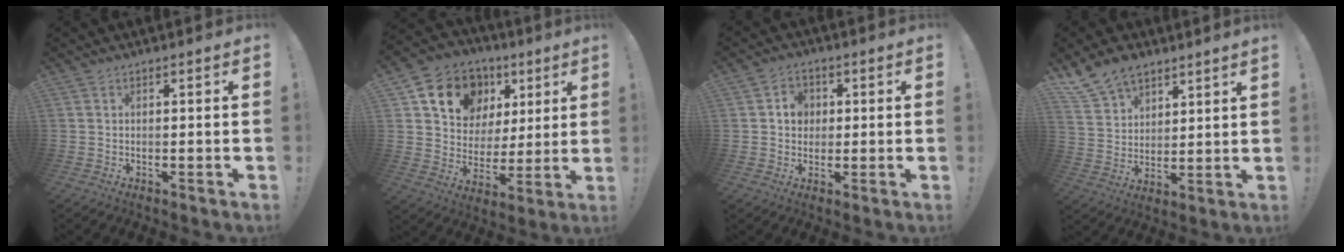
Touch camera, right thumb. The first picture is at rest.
{"total": 14.9, "force": [7.9, 11.3, 5.7], "torque": [-0.094, -0.041, 0.162]}
{"total": 5.4, "force": [0.9, 4.9, 2.2], "torque": [-0.032, 0.005, 0.015]}
{"total": 10.1, "force": [8.2, 5.1, 2.9], "torque": [-0.063, -0.052, 0.165]}